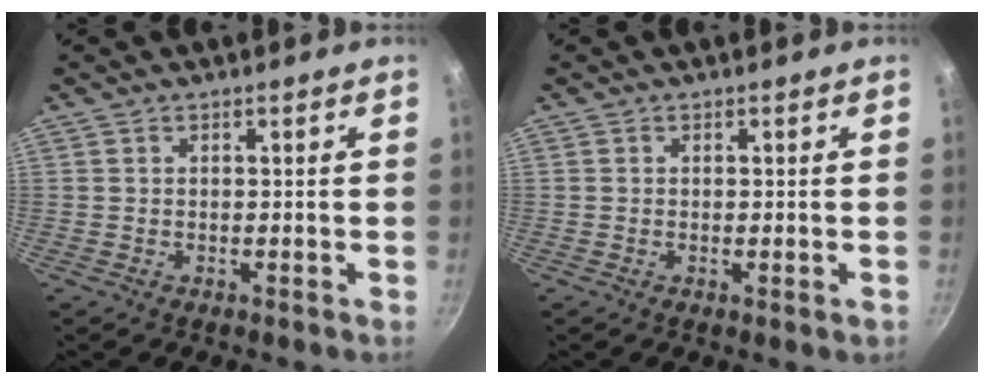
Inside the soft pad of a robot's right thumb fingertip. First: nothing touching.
{"total": 0.8, "force": [-0.2, 0.1, 0.8], "torque": [-0.013, -0.002, -0.004]}